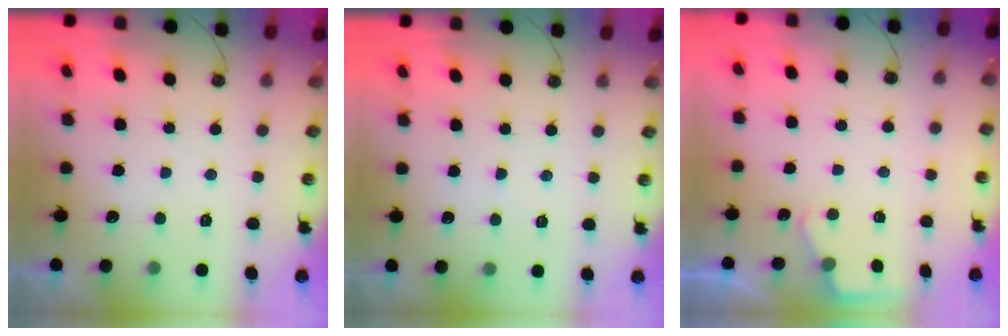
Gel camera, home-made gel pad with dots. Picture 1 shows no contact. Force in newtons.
{"total": 3.2, "press": 3.2, "slide": 0.5}
{"total": 2.7, "press": 2.7, "slide": 0.4}